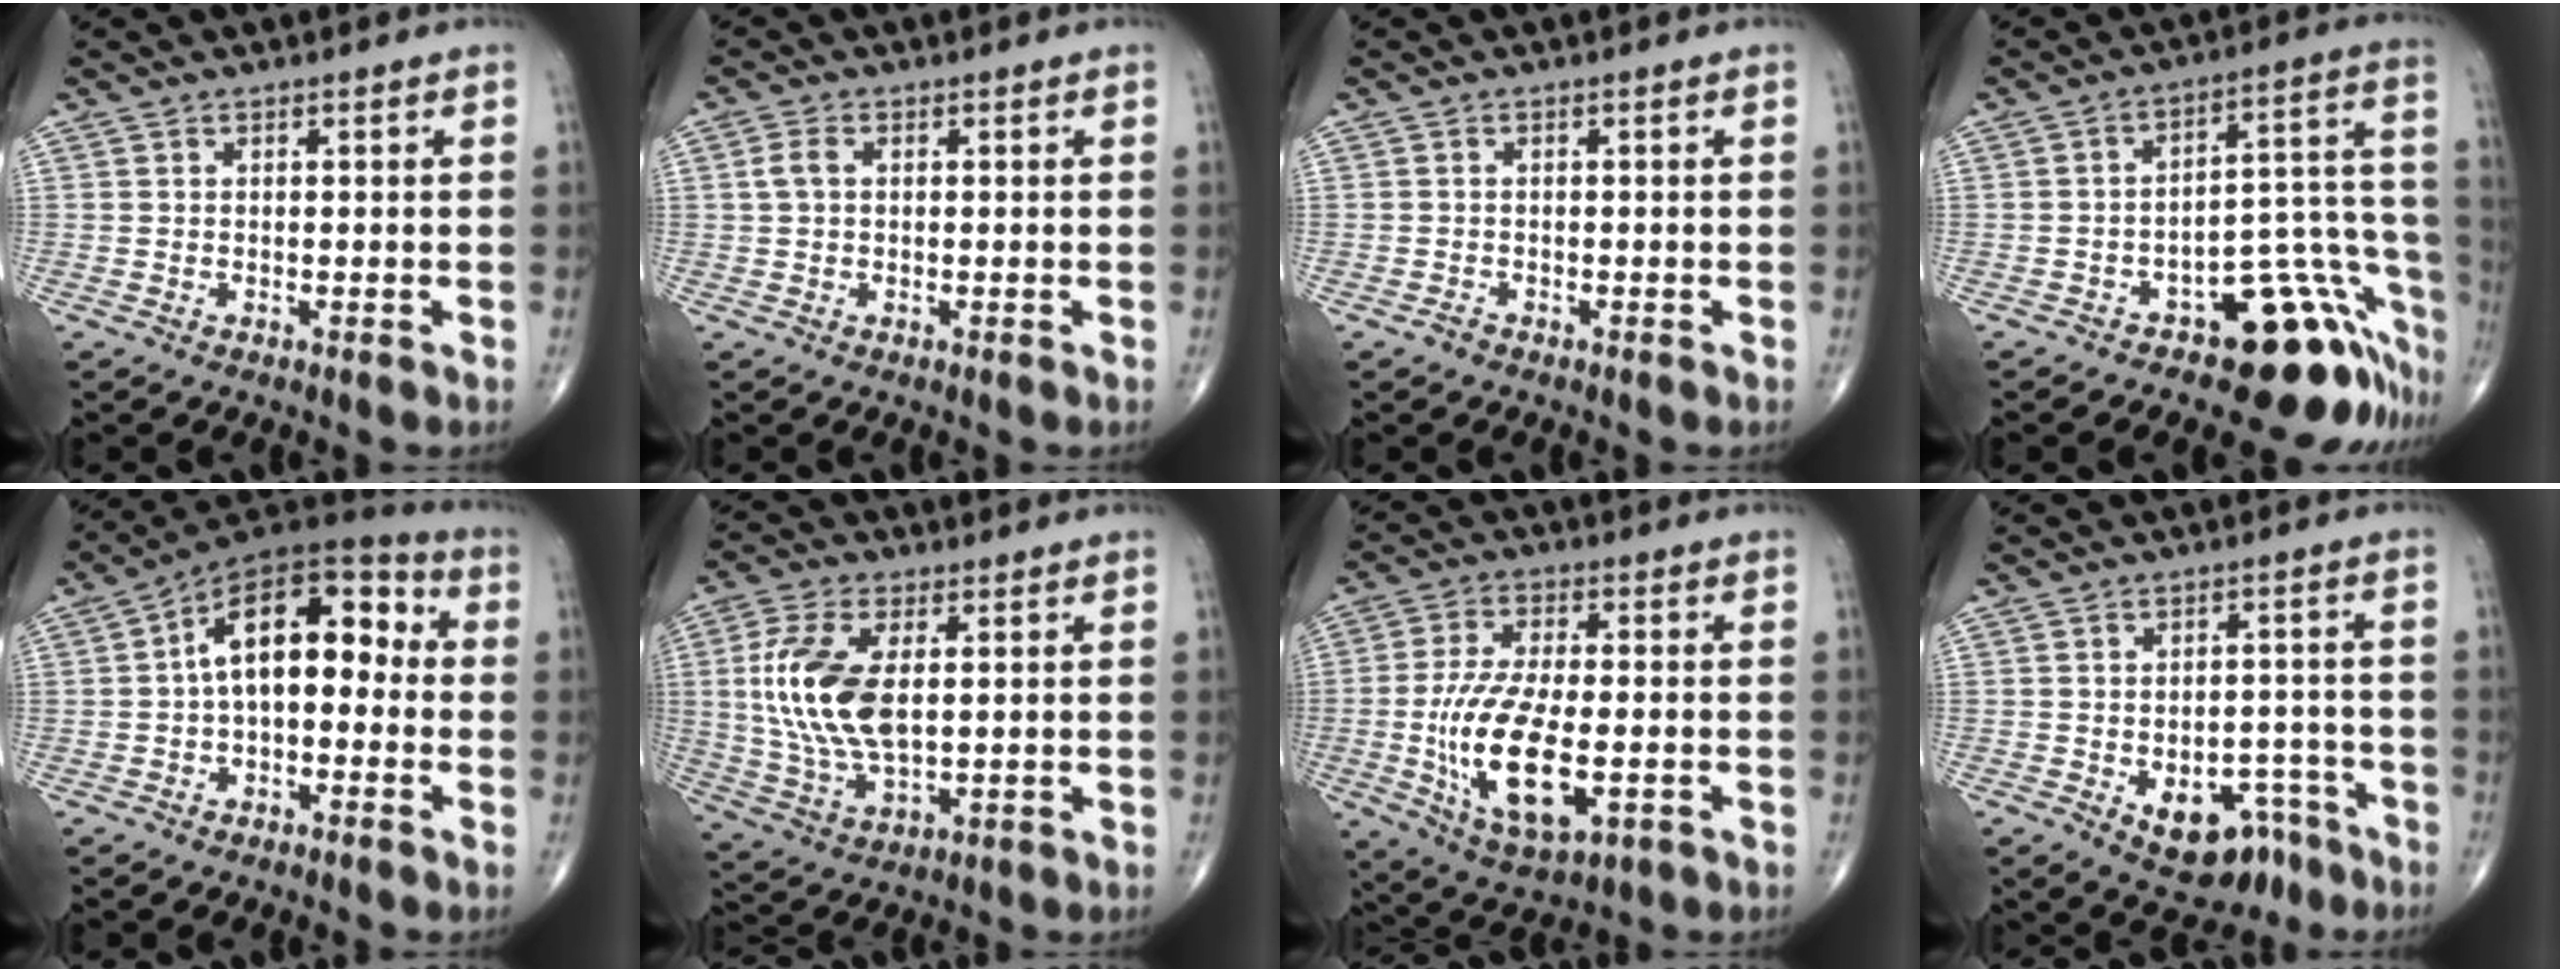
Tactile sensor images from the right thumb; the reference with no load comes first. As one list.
[{"total": 2.6, "force": [0.4, 1.6, 1.9], "torque": [-0.044, 0.007, 0.006]}, {"total": 0.8, "force": [-0.7, 0.4, 0.1], "torque": [-0.002, 0.001, -0.017]}, {"total": 14.0, "force": [-9.6, 5.9, 8.3], "torque": [-0.033, 0.110, -0.134]}, {"total": 15.1, "force": [0.4, 8.5, 12.5], "torque": [-0.155, 0.051, -0.010]}, {"total": 14.5, "force": [1.8, 7.4, 12.4], "torque": [-0.260, -0.006, 0.039]}, {"total": 16.3, "force": [-3.2, 7.2, 14.3], "torque": [-0.270, -0.004, -0.048]}, {"total": 10.7, "force": [-6.0, 6.6, 5.8], "torque": [-0.046, 0.045, -0.074]}]